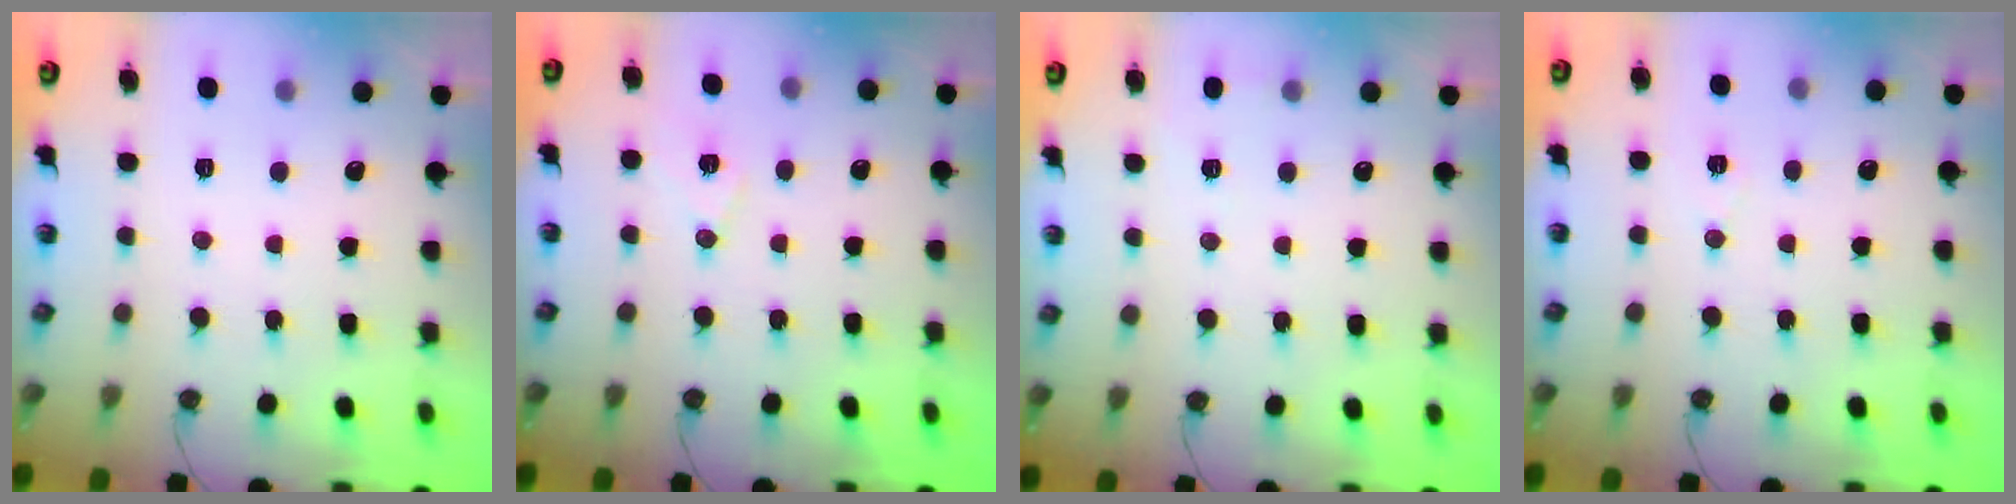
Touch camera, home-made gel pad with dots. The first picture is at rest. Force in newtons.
{"total": 7.9, "press": 7.0, "slide": 3.6}
{"total": 2.7, "press": 2.6, "slide": 0.8}
{"total": 5.7, "press": 3.5, "slide": 4.5}